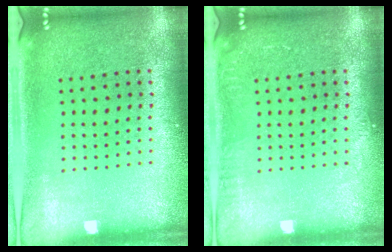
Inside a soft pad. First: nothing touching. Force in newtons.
{"total": 1.0, "press": 0.9, "slide": 0.1}